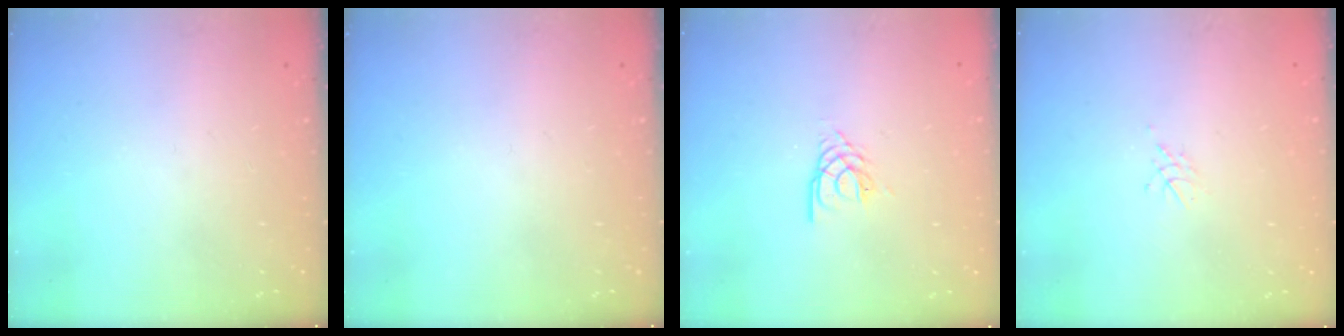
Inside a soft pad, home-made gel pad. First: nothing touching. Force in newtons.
{"total": 0.0}
{"total": 2.5, "press": 2.4, "slide": 0.4}
{"total": 5.1, "press": 5.1, "slide": 0.2}